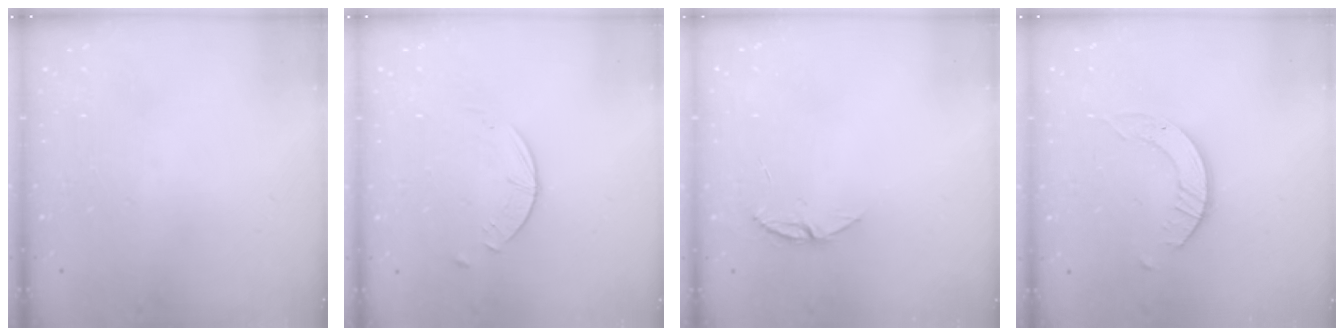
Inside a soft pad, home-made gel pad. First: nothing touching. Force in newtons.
{"total": 2.6, "press": 2.5, "slide": 0.3}
{"total": 4.6, "press": 4.5, "slide": 0.4}
{"total": 2.9, "press": 2.9, "slide": 0.3}